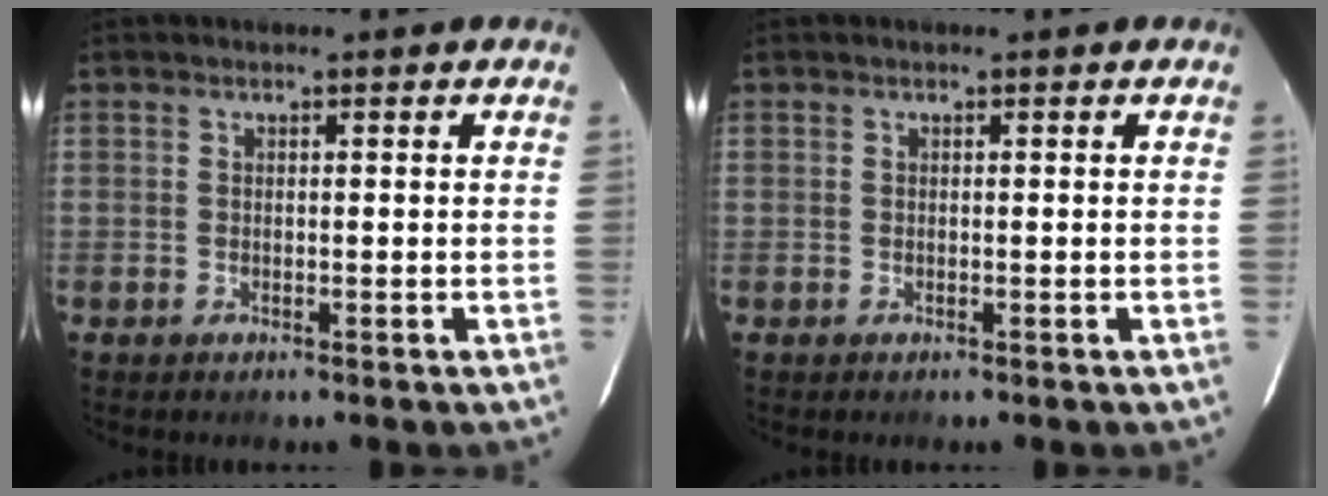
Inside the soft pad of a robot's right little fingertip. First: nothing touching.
{"total": 0.0}